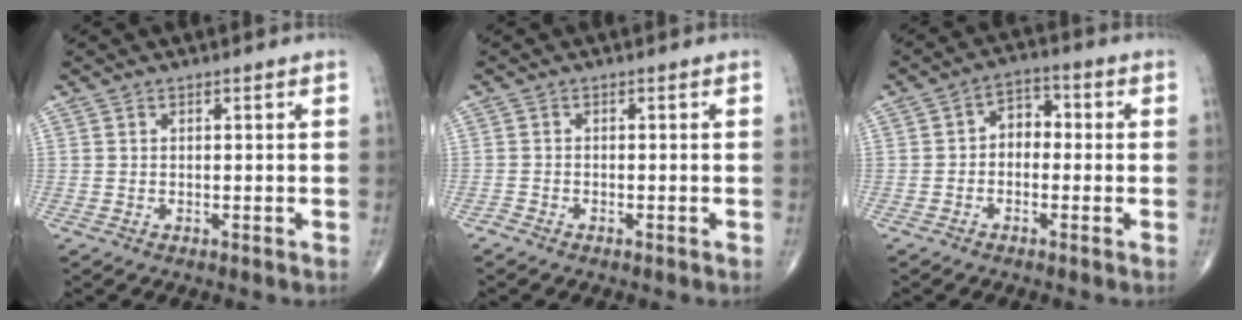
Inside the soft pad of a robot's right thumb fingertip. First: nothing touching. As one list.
[{"total": 0.9, "force": [-0.9, 0.3, 0.1], "torque": [-0.005, 0.000, -0.022]}, {"total": 4.9, "force": [-0.4, 3.6, 3.4], "torque": [-0.025, 0.023, -0.022]}]